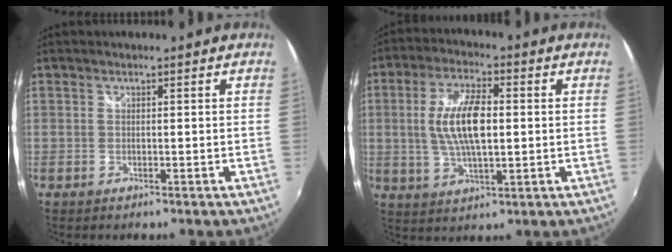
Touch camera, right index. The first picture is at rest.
{"total": 10.9, "force": [0.6, 4.3, 10.1], "torque": [-0.197, 0.005, 0.014]}